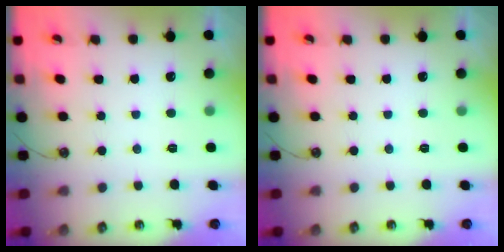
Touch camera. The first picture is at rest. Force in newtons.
{"total": 0.0}